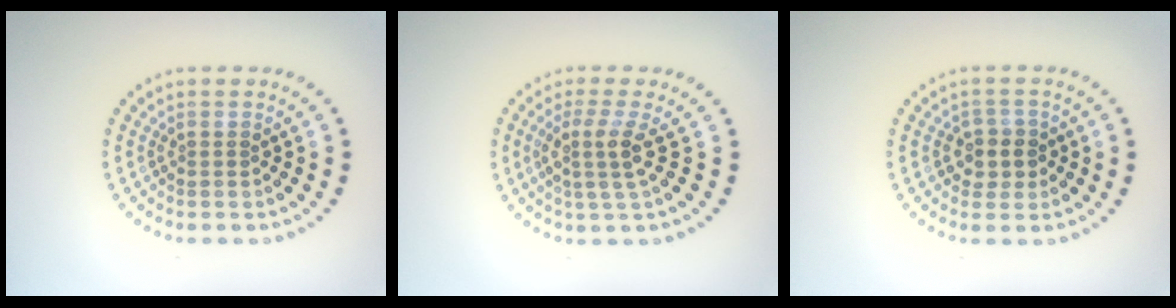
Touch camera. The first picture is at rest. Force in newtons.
{"total": 2.8, "press": 2.1, "slide": 1.8}
{"total": 2.4, "press": 2.2, "slide": 0.9}